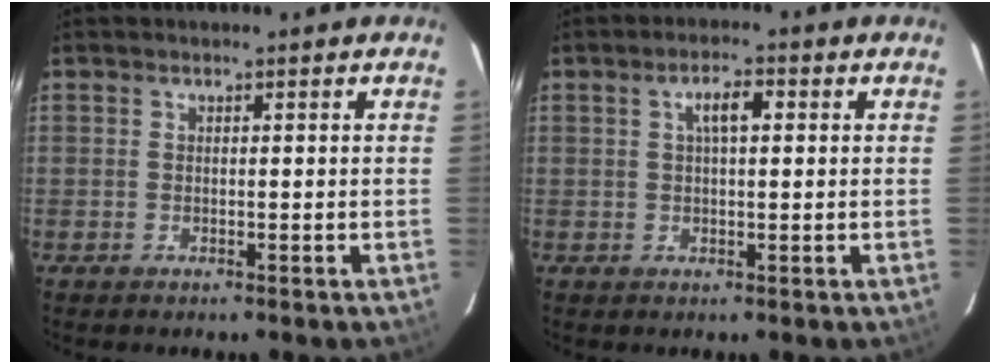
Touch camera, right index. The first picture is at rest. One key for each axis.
{"total": 3.7, "fx": 1.0, "fy": 1.3, "fz": 3.3, "tx": -0.060, "ty": 0.011, "tz": 0.017}